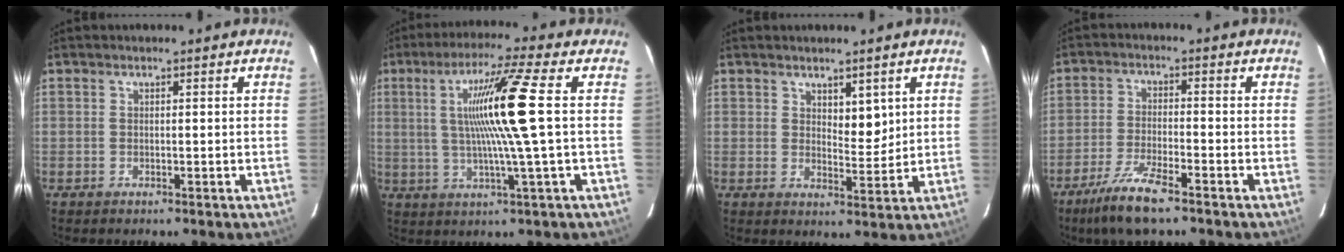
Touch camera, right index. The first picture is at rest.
{"total": 12.3, "force": [1.4, -2.0, 12.1], "torque": [-0.220, 0.001, 0.025]}
{"total": 3.8, "force": [1.9, 1.7, 2.9], "torque": [-0.044, -0.007, 0.034]}
{"total": 7.8, "force": [-5.5, 0.7, 5.6], "torque": [-0.115, -0.020, -0.101]}